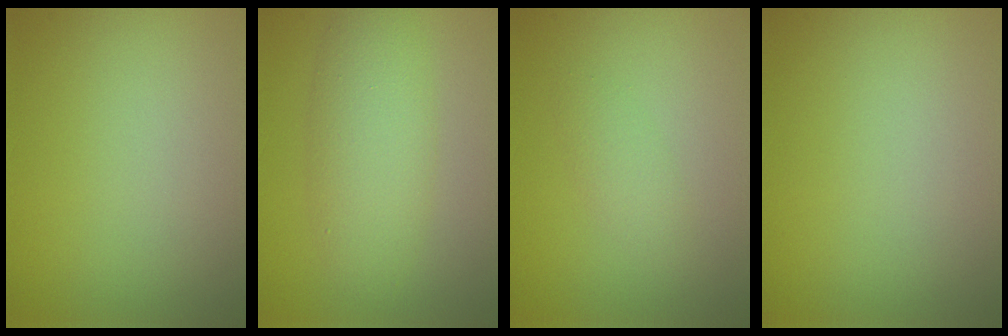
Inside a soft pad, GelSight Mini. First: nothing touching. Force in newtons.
{"total": 4.3, "press": 4.3, "slide": 0.1}
{"total": 1.4, "press": 1.3, "slide": 0.1}
{"total": 0.0}